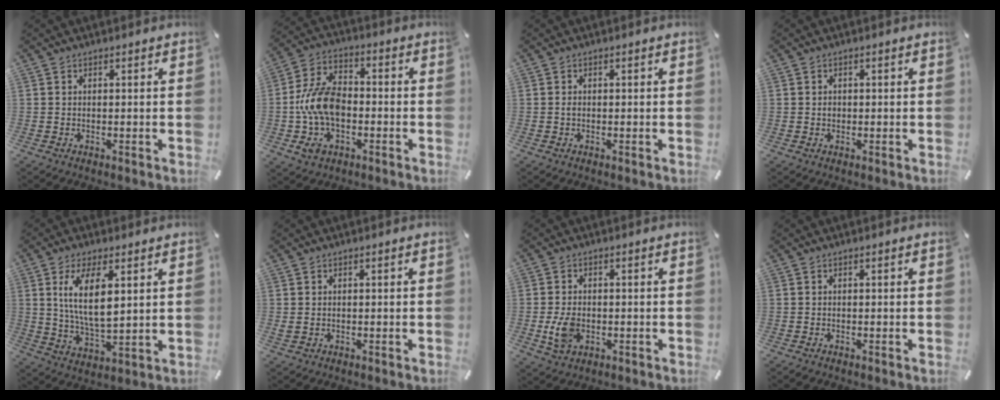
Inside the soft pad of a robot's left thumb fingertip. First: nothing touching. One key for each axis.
{"total": 12.4, "fx": -2.5, "fy": 8.5, "fz": 8.6, "tx": -0.181, "ty": 0.019, "tz": -0.038}
{"total": 0.6, "fx": -0.2, "fy": 0.3, "fz": 0.5, "tx": -0.012, "ty": -0.002, "tz": -0.002}
{"total": 1.0, "fx": 0.0, "fy": 0.9, "fz": 0.4, "tx": -0.008, "ty": 0.003, "tz": -0.001}
{"total": 11.0, "fx": 3.7, "fy": 4.8, "fz": 9.2, "tx": -0.176, "ty": -0.010, "tz": 0.063}
{"total": 0.7, "fx": 0.1, "fy": 0.6, "fz": 0.4, "tx": -0.010, "ty": 0.001, "tz": 0.002}
{"total": 5.9, "fx": -1.1, "fy": 4.2, "fz": 4.1, "tx": -0.086, "ty": -0.004, "tz": -0.022}
{"total": 0.0}